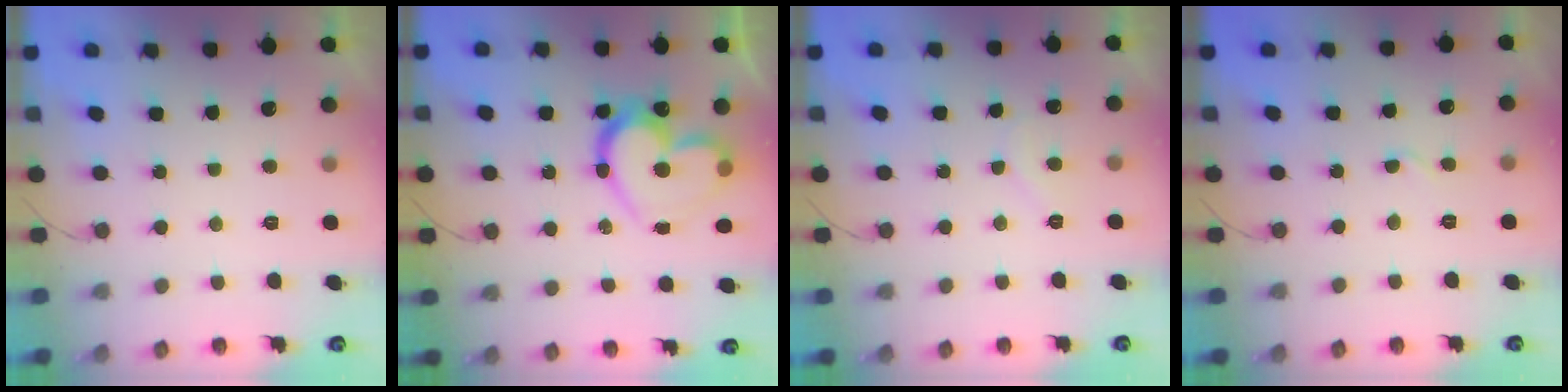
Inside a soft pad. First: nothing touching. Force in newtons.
{"total": 19.2, "press": 19.2, "slide": 1.4}
{"total": 5.6, "press": 5.6, "slide": 0.5}
{"total": 2.7, "press": 2.7, "slide": 0.3}